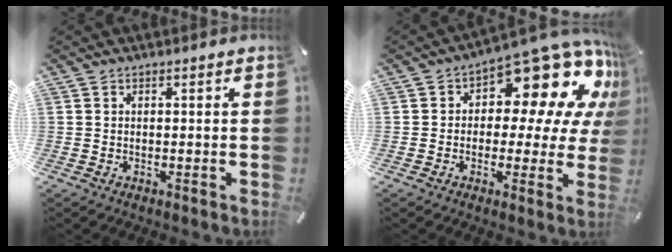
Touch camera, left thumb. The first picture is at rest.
{"total": 16.2, "force": [9.0, 8.2, 10.6], "torque": [-0.144, -0.078, 0.151]}